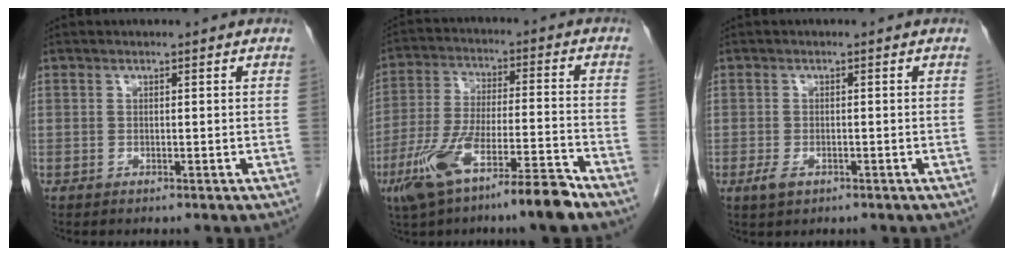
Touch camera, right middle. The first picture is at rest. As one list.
[{"total": 13.3, "force": [-8.7, 1.2, 10.0], "torque": [-0.195, -0.012, -0.155]}, {"total": 2.2, "force": [-1.1, 1.1, 1.6], "torque": [-0.034, -0.001, -0.014]}]